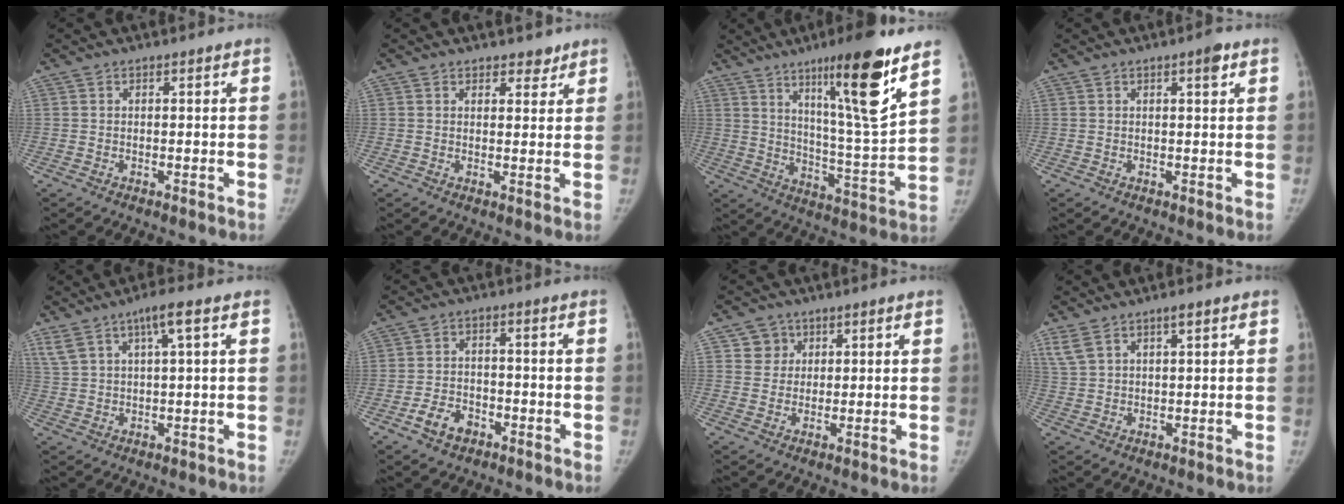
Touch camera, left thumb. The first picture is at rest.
{"total": 2.7, "force": [2.1, 1.5, 0.6], "torque": [0.013, -0.013, 0.027]}
{"total": 19.0, "force": [10.8, 1.8, 15.5], "torque": [-0.224, -0.065, 0.176]}
{"total": 2.1, "force": [1.1, 0.4, 1.8], "torque": [-0.023, -0.003, 0.014]}
{"total": 7.3, "force": [4.1, 1.5, 5.8], "torque": [-0.116, -0.003, 0.082]}
{"total": 5.7, "force": [-3.1, 3.9, 2.8], "torque": [-0.040, 0.021, -0.053]}
{"total": 4.1, "force": [1.7, 3.8, -0.3], "torque": [0.034, -0.006, 0.024]}
{"total": 5.4, "force": [3.5, 2.1, 3.5], "torque": [-0.069, -0.004, 0.072]}